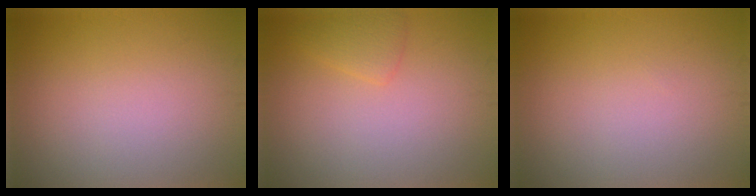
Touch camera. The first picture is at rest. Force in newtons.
{"total": 1.5, "press": 1.5, "slide": 0.0}
{"total": 0.0}